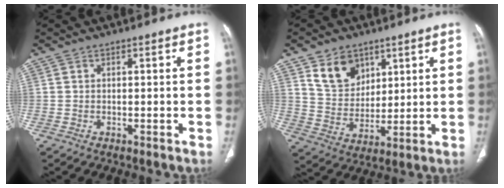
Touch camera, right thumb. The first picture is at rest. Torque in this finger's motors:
{"motor_torque": [0.64, 1.32, 0.29, -0.12, 0.01]}